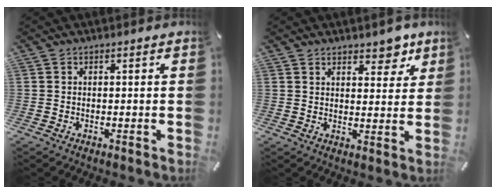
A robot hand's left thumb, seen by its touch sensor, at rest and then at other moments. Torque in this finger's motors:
{"motor_torque": [0.44, -0.23, 0.09, 0.18, 0.00]}